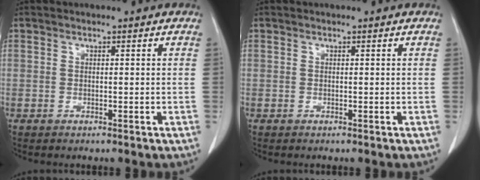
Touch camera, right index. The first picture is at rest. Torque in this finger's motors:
{"motor_torque": [0.00, 0.00, 0.00, 0.00]}